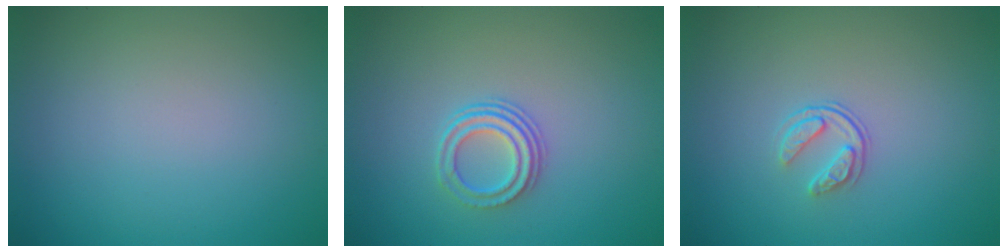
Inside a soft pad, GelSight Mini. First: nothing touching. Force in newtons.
{"total": 2.8, "press": 2.2, "slide": 1.8}
{"total": 1.7, "press": 1.1, "slide": 1.3}